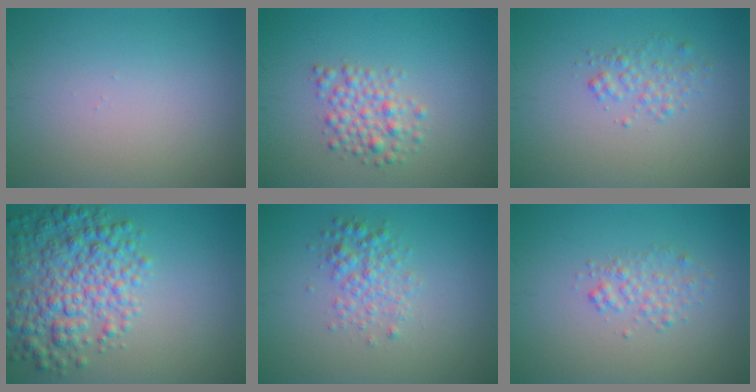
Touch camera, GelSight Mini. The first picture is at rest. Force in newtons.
{"total": 2.7, "press": 2.7, "slide": 0.1}
{"total": 1.6, "press": 1.6, "slide": 0.1}
{"total": 6.7, "press": 6.7, "slide": 0.2}
{"total": 2.5, "press": 2.5, "slide": 0.0}
{"total": 1.8, "press": 1.8, "slide": 0.0}